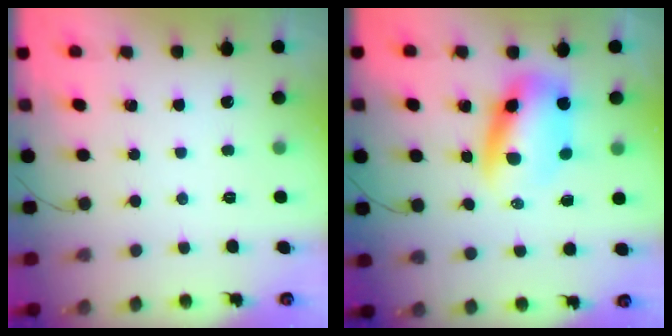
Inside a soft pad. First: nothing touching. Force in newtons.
{"total": 9.9, "press": 9.6, "slide": 2.7}